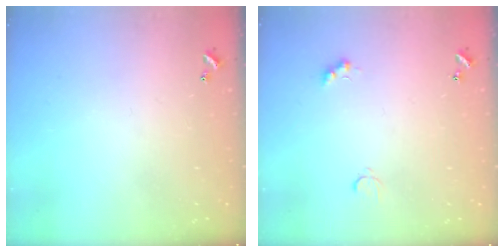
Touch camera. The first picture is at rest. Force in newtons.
{"total": 1.7, "press": 1.5, "slide": 0.6}